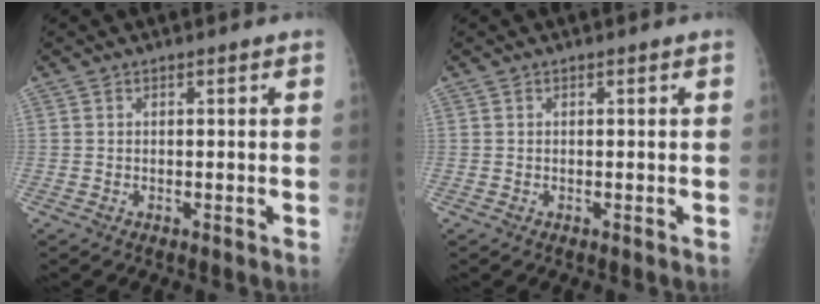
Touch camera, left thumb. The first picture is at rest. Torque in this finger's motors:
{"motor_torque": [-0.07, 0.02, -0.07, -0.03, 0.00]}